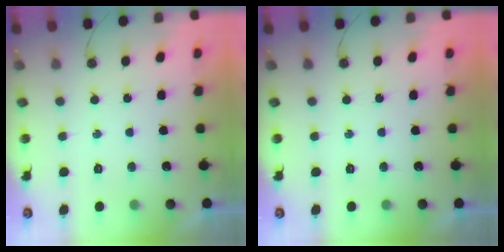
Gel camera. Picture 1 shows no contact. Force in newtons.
{"total": 0.0}